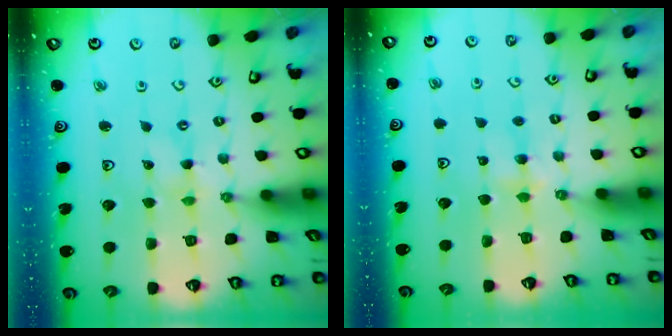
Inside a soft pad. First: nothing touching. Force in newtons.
{"total": 3.9, "press": 3.9, "slide": 0.4}